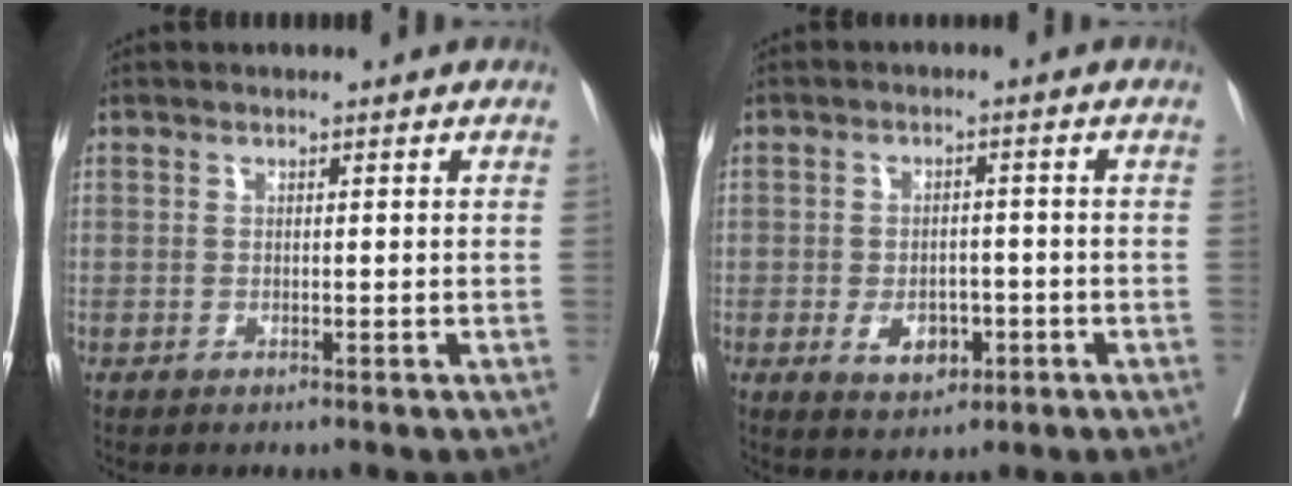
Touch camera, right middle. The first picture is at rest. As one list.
[{"total": 5.2, "force": [-1.9, 3.3, 3.6], "torque": [-0.055, 0.001, -0.020]}]